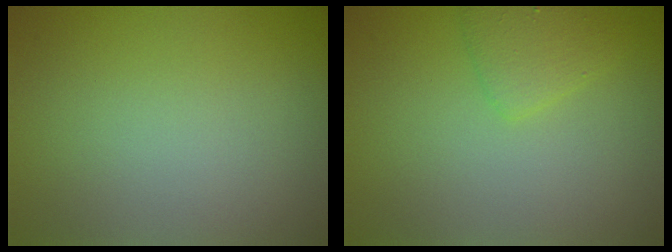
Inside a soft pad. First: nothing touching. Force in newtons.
{"total": 1.9, "press": 1.9, "slide": 0.1}